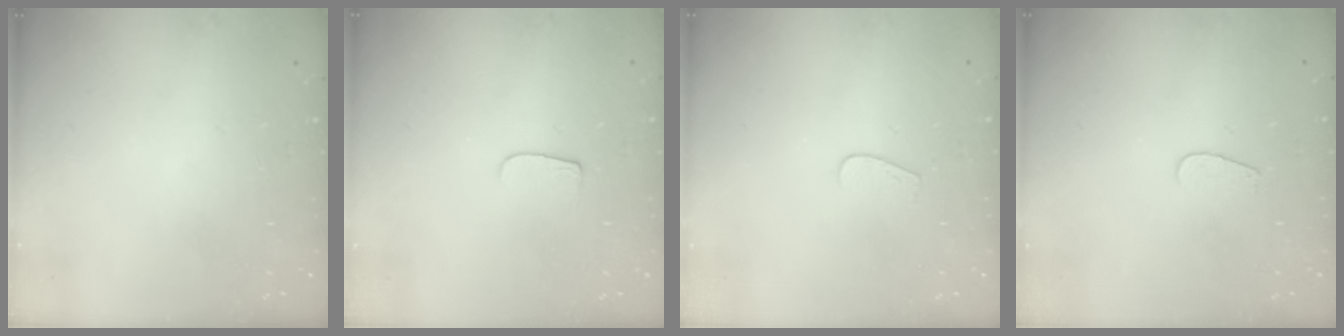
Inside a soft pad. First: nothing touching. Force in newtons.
{"total": 5.3, "press": 5.2, "slide": 0.6}
{"total": 3.1, "press": 3.1, "slide": 0.2}
{"total": 2.6, "press": 2.5, "slide": 0.3}